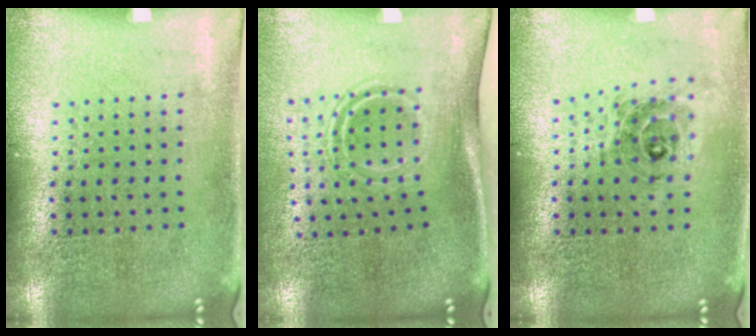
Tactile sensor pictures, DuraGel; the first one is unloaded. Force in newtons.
{"total": 1.7, "press": 1.0, "slide": 1.3}
{"total": 0.7, "press": 0.7, "slide": 0.2}